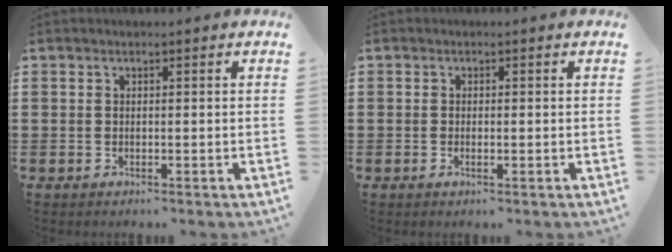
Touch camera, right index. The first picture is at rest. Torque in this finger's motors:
{"motor_torque": [-0.57, 1.52, 0.00, -0.01]}